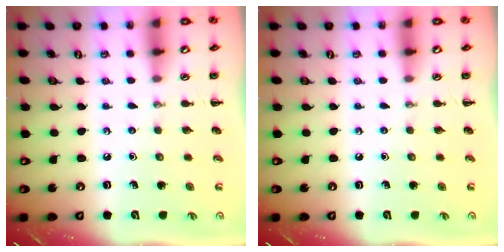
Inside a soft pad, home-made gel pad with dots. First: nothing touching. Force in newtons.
{"total": 0.0}